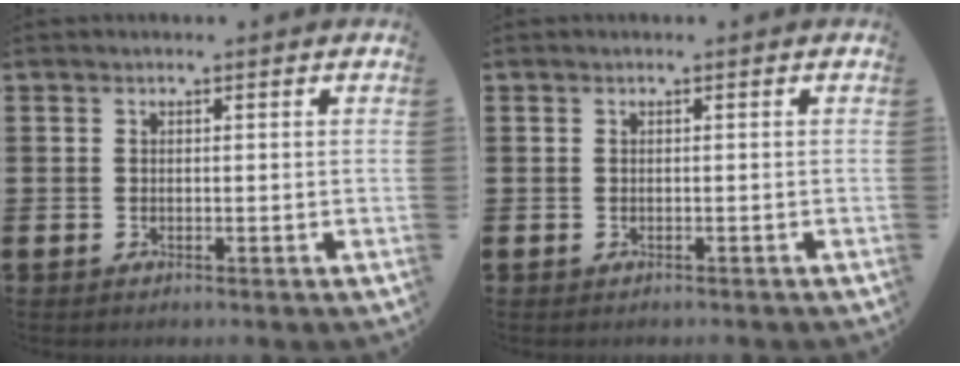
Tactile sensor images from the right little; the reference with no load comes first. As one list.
[{"total": 0.0}]